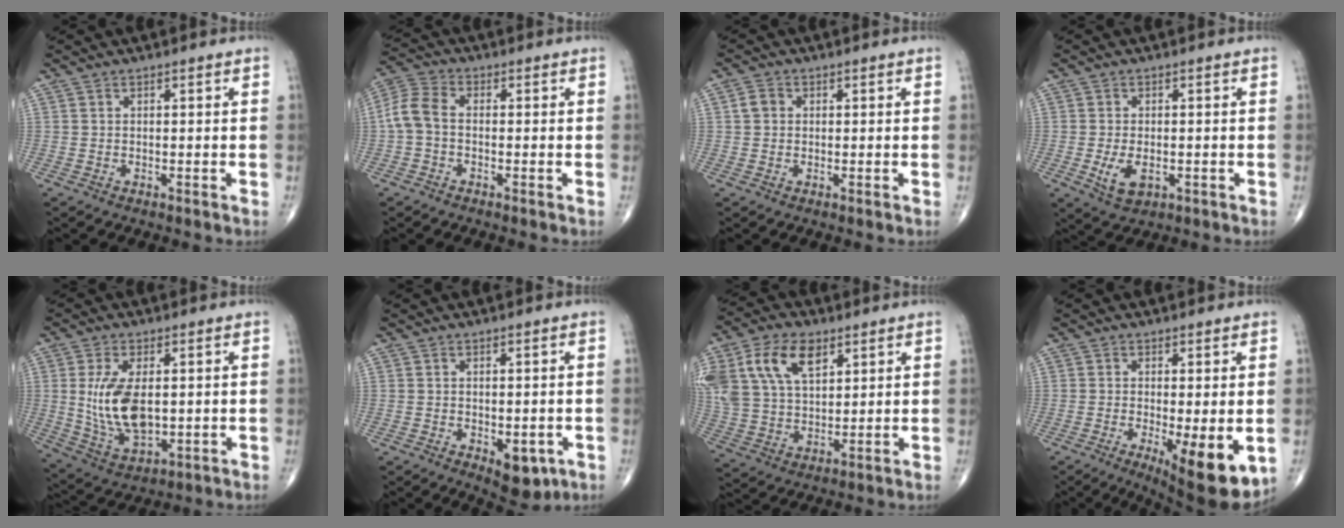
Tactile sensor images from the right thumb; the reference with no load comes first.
{"total": 5.9, "force": [-0.7, 3.7, 4.5], "torque": [-0.098, 0.017, -0.026]}
{"total": 2.3, "force": [0.3, 2.0, 1.1], "torque": [-0.019, 0.007, 0.003]}
{"total": 5.1, "force": [-1.2, 2.9, 4.0], "torque": [-0.070, -0.007, -0.014]}
{"total": 12.2, "force": [0.9, 6.4, 10.3], "torque": [-0.196, -0.015, 0.029]}
{"total": 6.4, "force": [-2.1, 3.4, 5.0], "torque": [-0.049, -0.005, -0.016]}
{"total": 17.0, "force": [7.4, 10.4, 11.3], "torque": [-0.236, -0.004, 0.144]}
{"total": 11.4, "force": [-3.1, 3.4, 10.4], "torque": [-0.149, -0.025, -0.037]}